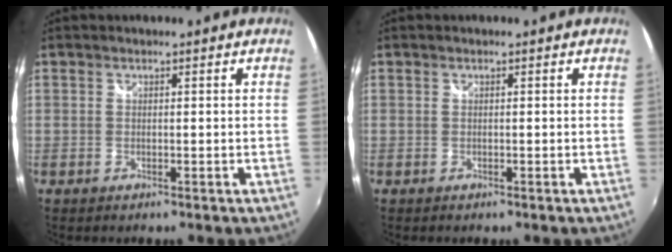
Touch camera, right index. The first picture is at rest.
{"total": 0.0}